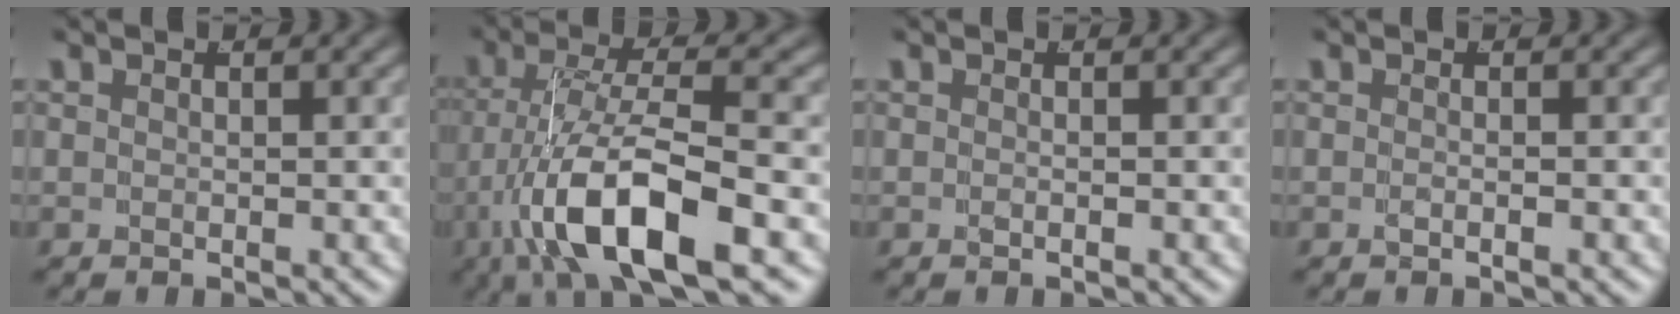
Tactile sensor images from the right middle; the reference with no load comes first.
{"total": 8.4, "force": [-2.4, 3.0, 7.4], "torque": [-0.148, -0.023, -0.023]}
{"total": 0.6, "force": [-0.4, -0.4, 0.2], "torque": [-0.005, -0.003, -0.004]}
{"total": 0.9, "force": [-0.6, -0.6, 0.3], "torque": [-0.009, -0.005, -0.007]}